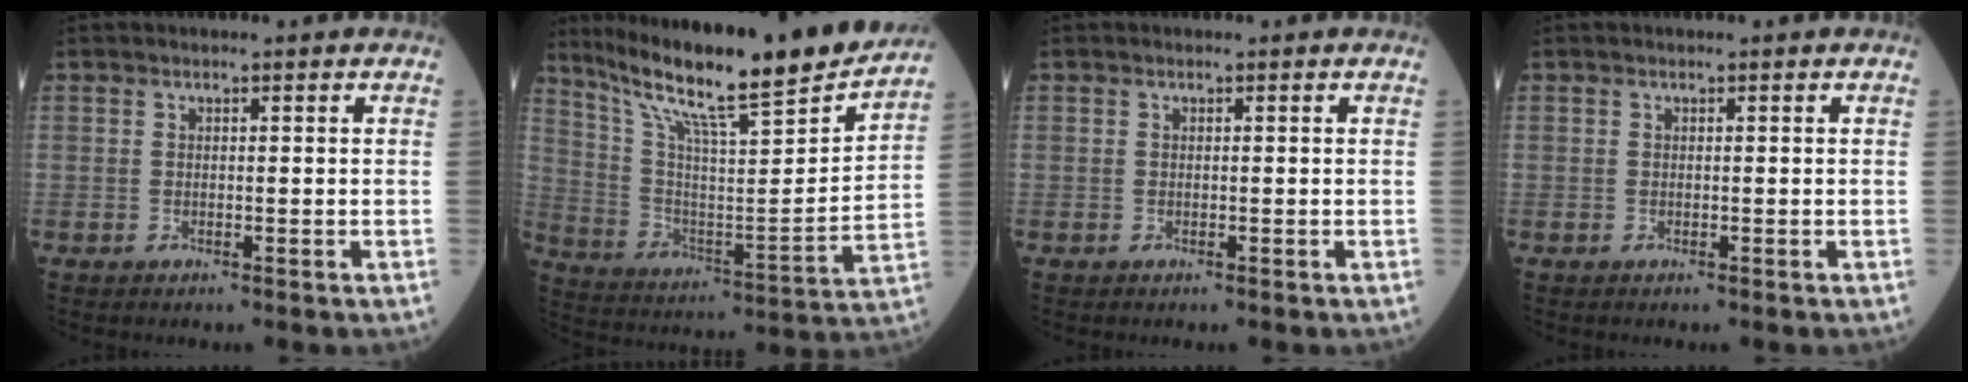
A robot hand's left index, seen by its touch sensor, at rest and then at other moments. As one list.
[{"total": 23.9, "force": [20.3, 0.7, 12.6], "torque": [-0.216, -0.033, 0.317]}, {"total": 0.0}, {"total": 0.0}]